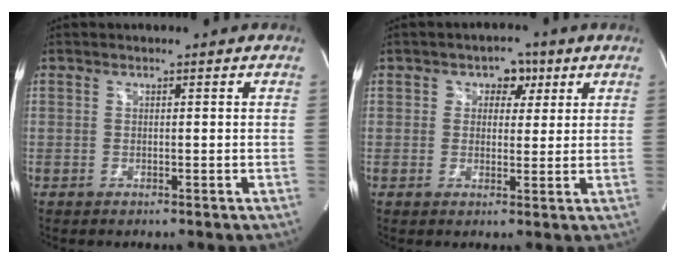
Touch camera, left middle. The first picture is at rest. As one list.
[{"total": 4.1, "force": [1.7, 3.0, 2.1], "torque": [-0.022, 0.012, 0.024]}]